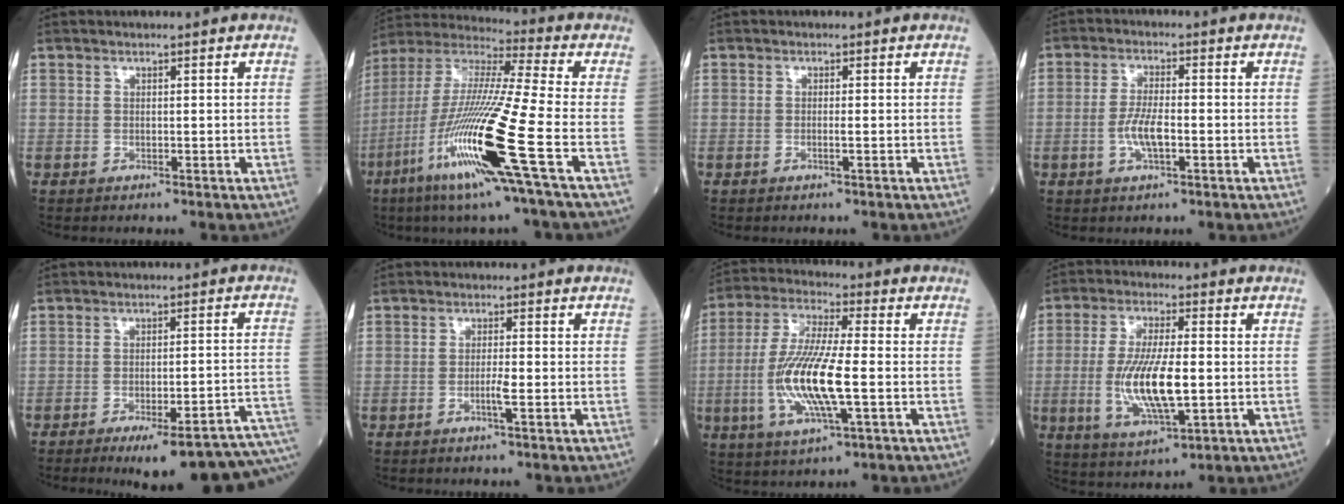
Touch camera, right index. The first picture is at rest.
{"total": 20.5, "force": [-7.9, -0.7, 18.9], "torque": [-0.418, -0.042, -0.164]}
{"total": 0.8, "force": [-0.3, -0.1, 0.7], "torque": [-0.015, 0.000, -0.006]}
{"total": 4.7, "force": [-1.3, 1.2, 4.4], "torque": [-0.094, 0.001, -0.024]}
{"total": 17.3, "force": [-13.4, 1.0, 10.9], "torque": [-0.069, 0.015, -0.173]}
{"total": 2.2, "force": [-0.9, -0.1, 2.0], "torque": [-0.040, -0.001, -0.018]}
{"total": 13.7, "force": [-2.5, 1.9, 13.3], "torque": [-0.278, -0.010, -0.049]}
{"total": 11.9, "force": [-1.6, 2.8, 11.5], "torque": [-0.234, -0.011, -0.025]}